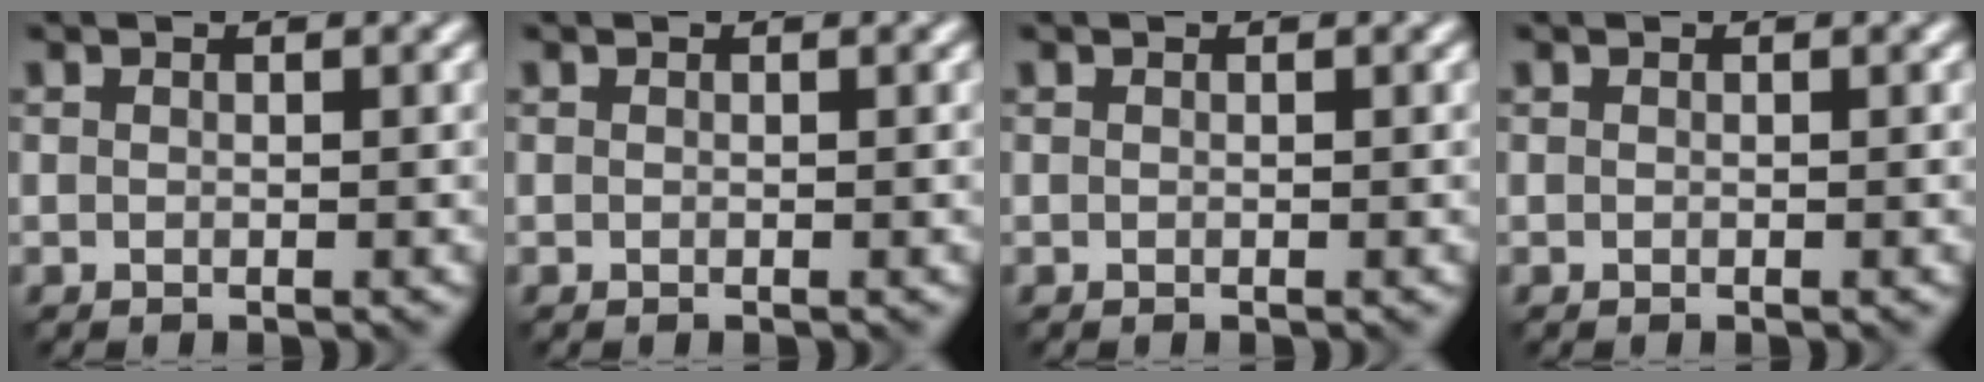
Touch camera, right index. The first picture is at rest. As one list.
[{"total": 0.0}, {"total": 0.0}, {"total": 0.0}]